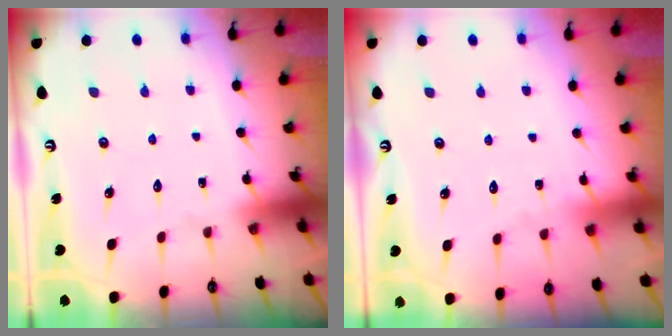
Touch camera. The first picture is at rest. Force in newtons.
{"total": 2.8, "press": 2.8, "slide": 0.3}